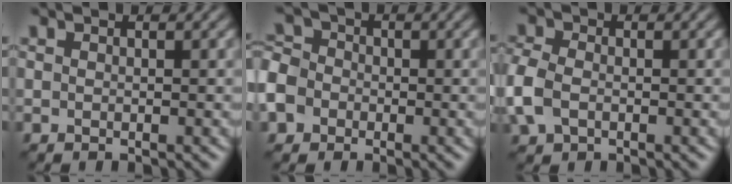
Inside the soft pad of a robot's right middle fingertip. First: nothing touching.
{"total": 6.9, "force": [-3.0, 5.6, 2.7], "torque": [-0.071, -0.007, -0.074]}
{"total": 4.2, "force": [-1.1, 3.0, 2.7], "torque": [-0.080, 0.000, -0.031]}